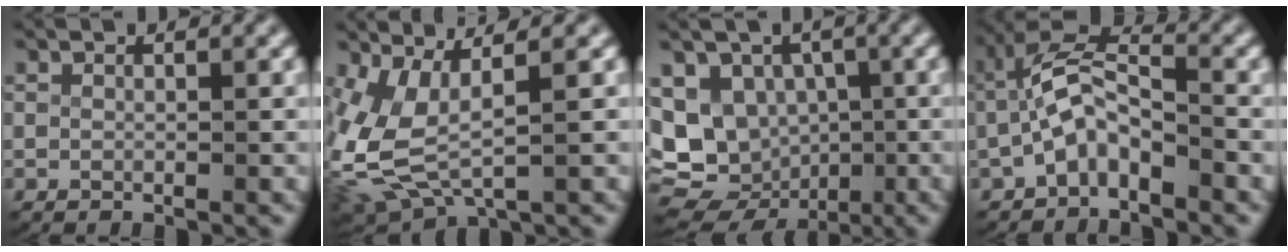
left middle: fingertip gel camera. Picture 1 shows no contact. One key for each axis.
{"total": 8.5, "fx": 0.7, "fy": 6.4, "fz": 5.5, "tx": -0.159, "ty": -0.029, "tz": 0.025}
{"total": 13.5, "fx": -4.1, "fy": 11.8, "fz": 5.0, "tx": -0.121, "ty": -0.074, "tz": -0.048}
{"total": 5.1, "fx": -1.2, "fy": 3.4, "fz": 3.6, "tx": -0.077, "ty": -0.010, "tz": -0.026}